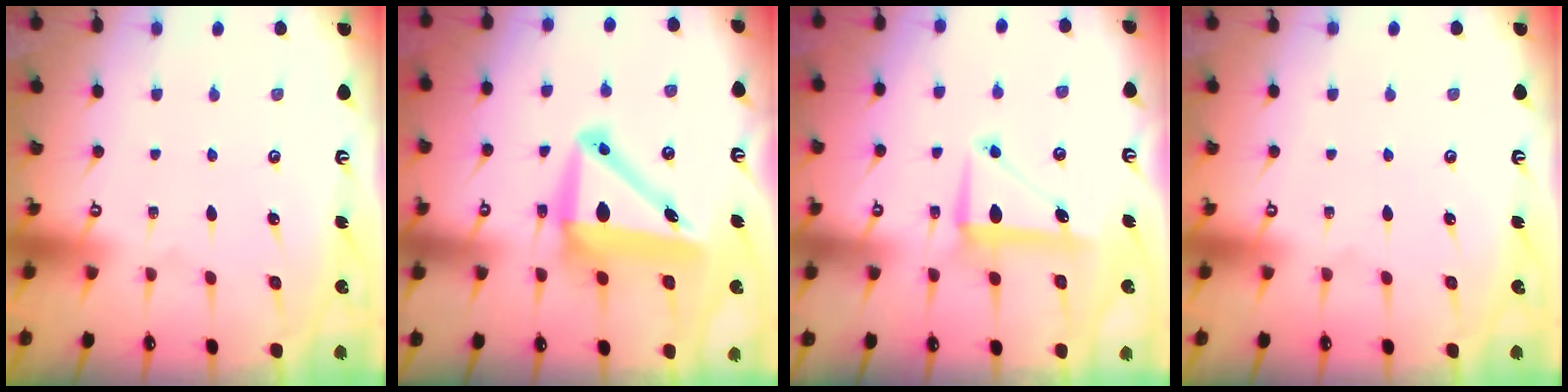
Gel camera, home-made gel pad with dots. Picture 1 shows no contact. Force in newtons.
{"total": 10.8, "press": 10.2, "slide": 3.6}
{"total": 8.2, "press": 8.1, "slide": 1.3}
{"total": 0.0}